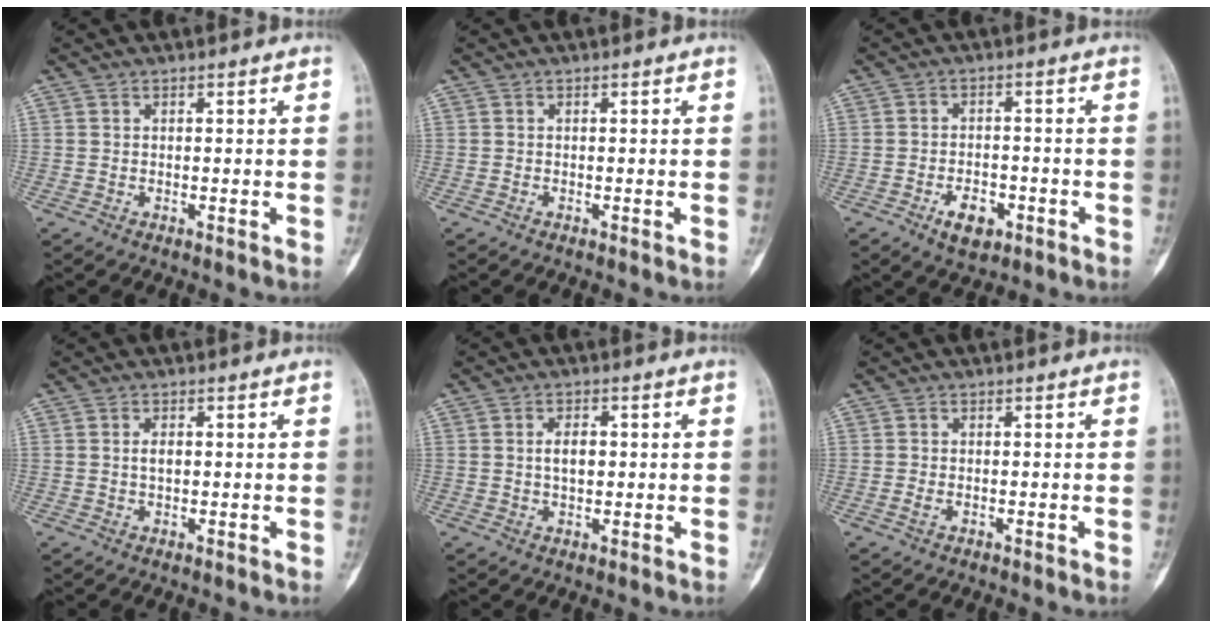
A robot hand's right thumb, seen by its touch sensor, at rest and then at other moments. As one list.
[{"total": 0.0}, {"total": 5.7, "force": [-2.8, 3.3, 3.7], "torque": [-0.046, 0.015, -0.040]}, {"total": 1.6, "force": [0.2, 0.9, 1.3], "torque": [-0.019, 0.002, 0.004]}, {"total": 3.5, "force": [0.4, 2.0, 2.8], "torque": [-0.041, 0.003, 0.006]}, {"total": 1.1, "force": [-0.4, 0.7, 0.8], "torque": [-0.022, 0.002, -0.009]}]